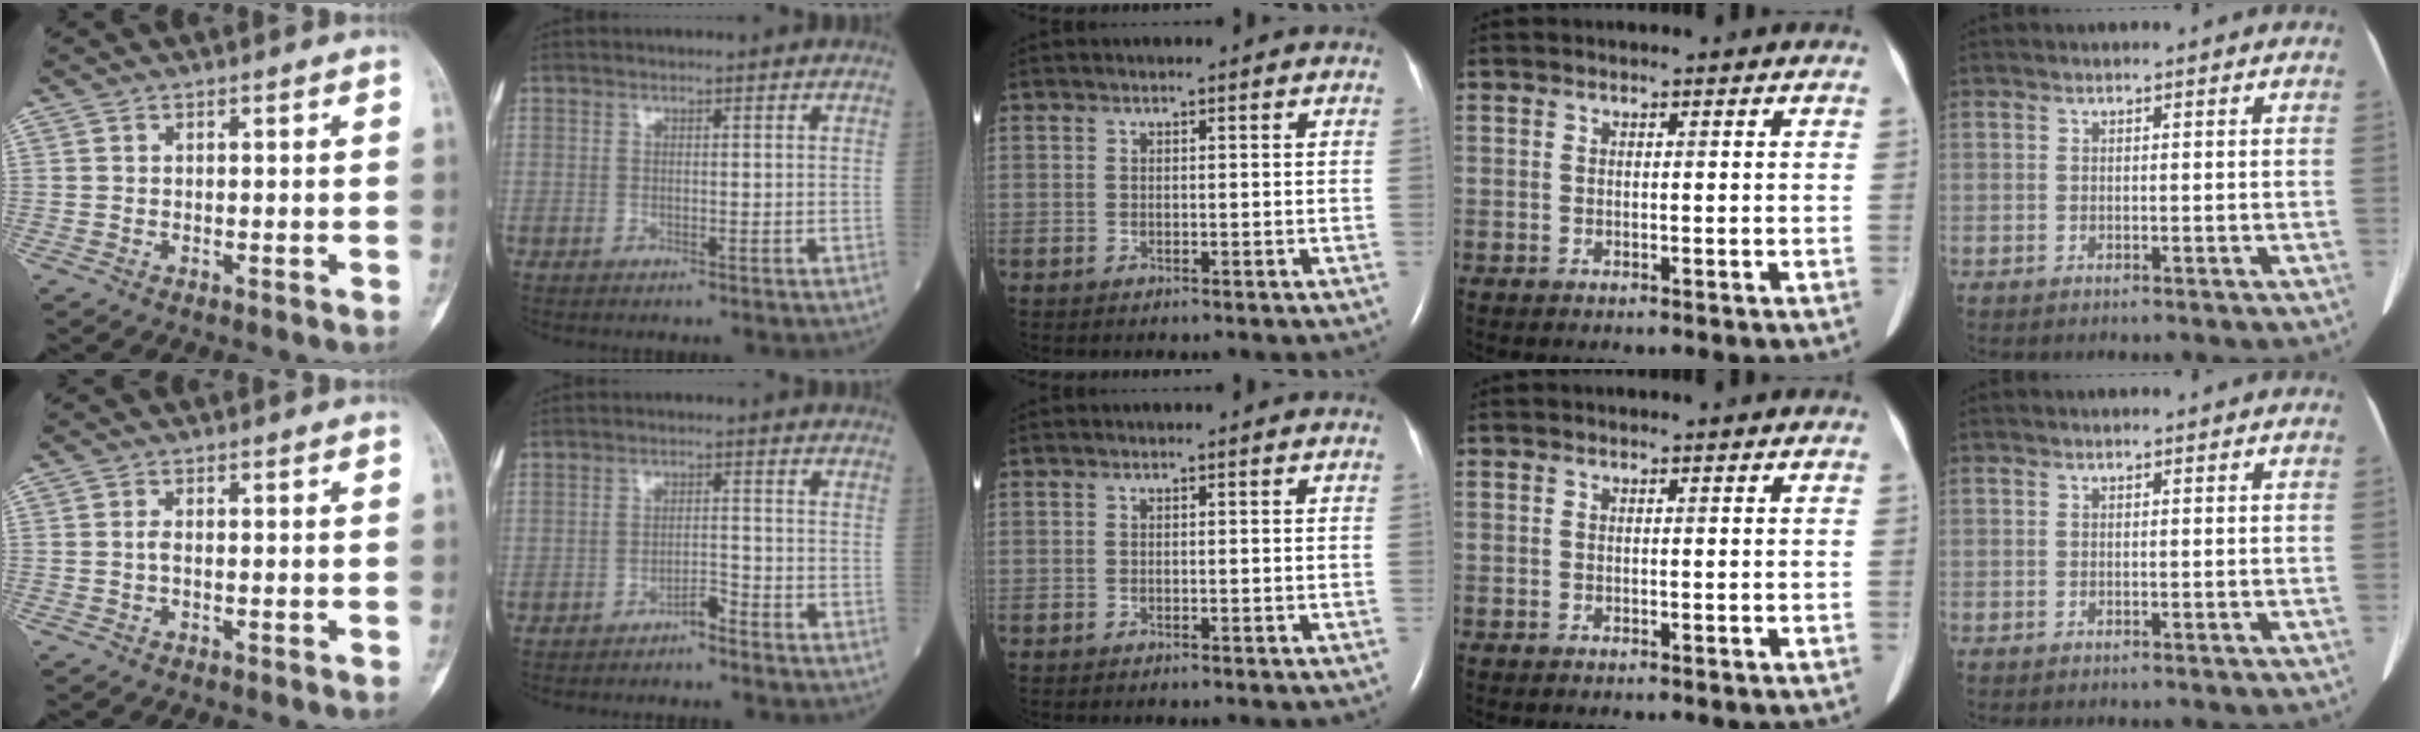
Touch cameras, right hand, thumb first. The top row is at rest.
{"thumb": {"total": 0.8, "force": [-0.1, 0.3, 0.7], "torque": [-0.011, 0.001, -0.004]}, "index": {"total": 2.1, "force": [-1.9, 0.4, 0.9], "torque": [-0.009, 0.003, -0.033]}}